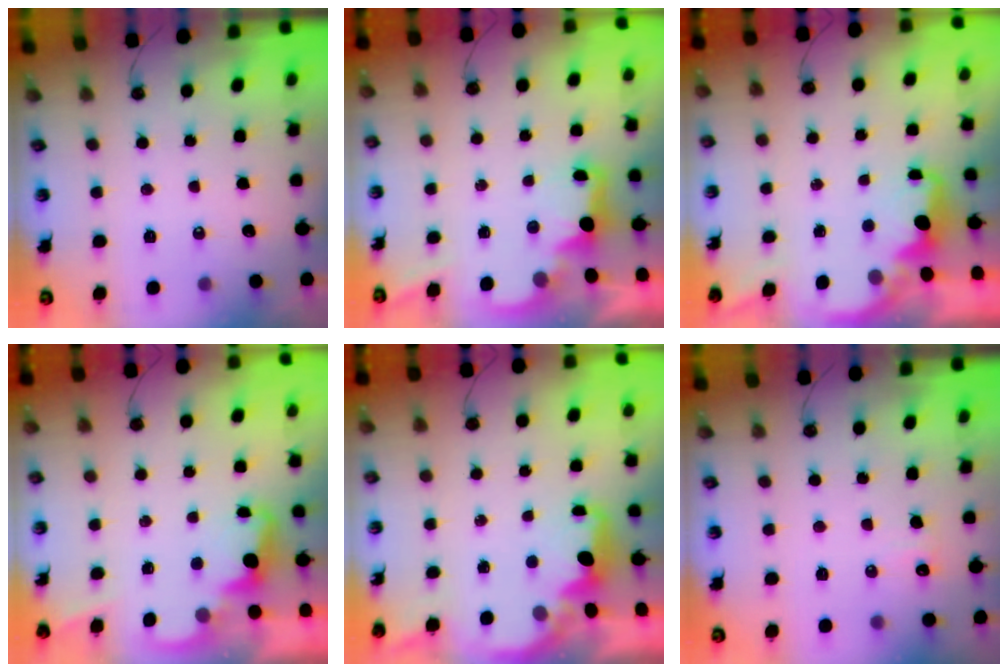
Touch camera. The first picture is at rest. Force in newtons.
{"total": 2.7, "press": 2.6, "slide": 0.5}
{"total": 2.2, "press": 2.0, "slide": 0.8}
{"total": 2.5, "press": 2.5, "slide": 0.5}
{"total": 2.2, "press": 2.0, "slide": 0.7}
{"total": 5.9, "press": 5.7, "slide": 1.3}